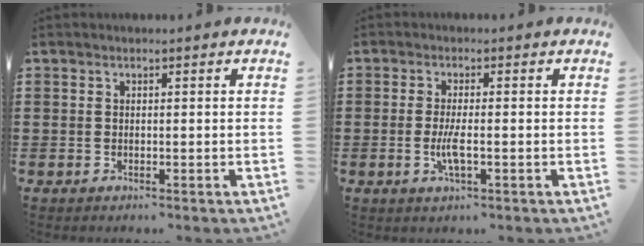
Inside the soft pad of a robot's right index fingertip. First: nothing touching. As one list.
[{"total": 3.5, "force": [-0.9, 0.7, 3.3], "torque": [-0.080, -0.008, -0.023]}]